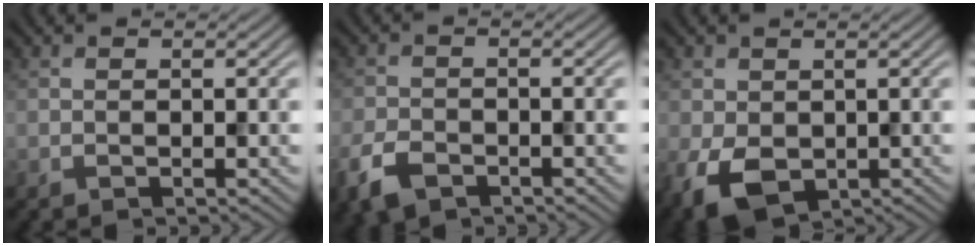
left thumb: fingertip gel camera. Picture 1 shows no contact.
{"total": 4.5, "force": [-2.9, 2.5, 2.4], "torque": [-0.059, -0.009, -0.066]}
{"total": 5.8, "force": [-1.3, 4.2, 3.8], "torque": [-0.095, -0.012, -0.026]}